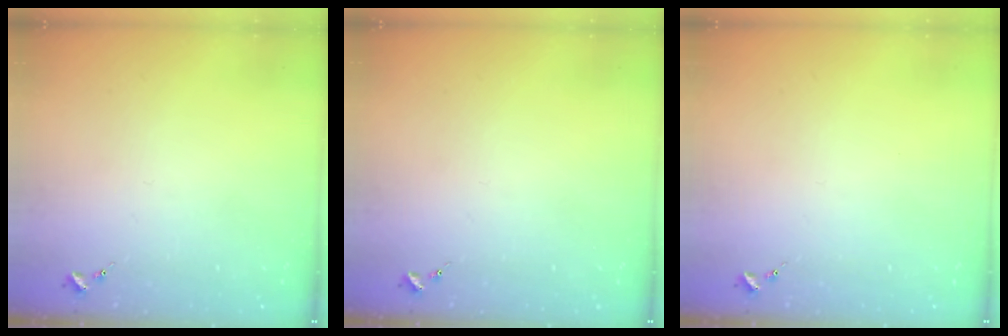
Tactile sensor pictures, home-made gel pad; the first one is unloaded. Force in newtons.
{"total": 0.0}
{"total": 0.0}